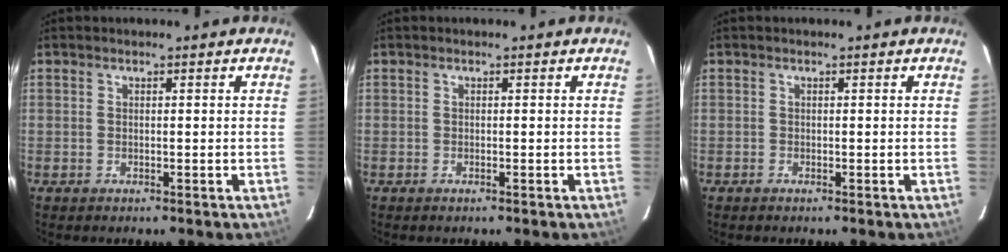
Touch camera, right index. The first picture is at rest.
{"total": 0.0}
{"total": 0.0}